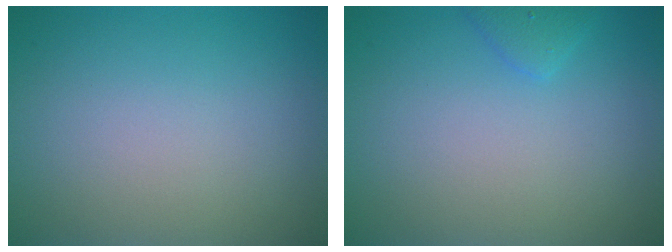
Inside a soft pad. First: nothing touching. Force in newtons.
{"total": 1.2, "press": 1.2, "slide": 0.1}